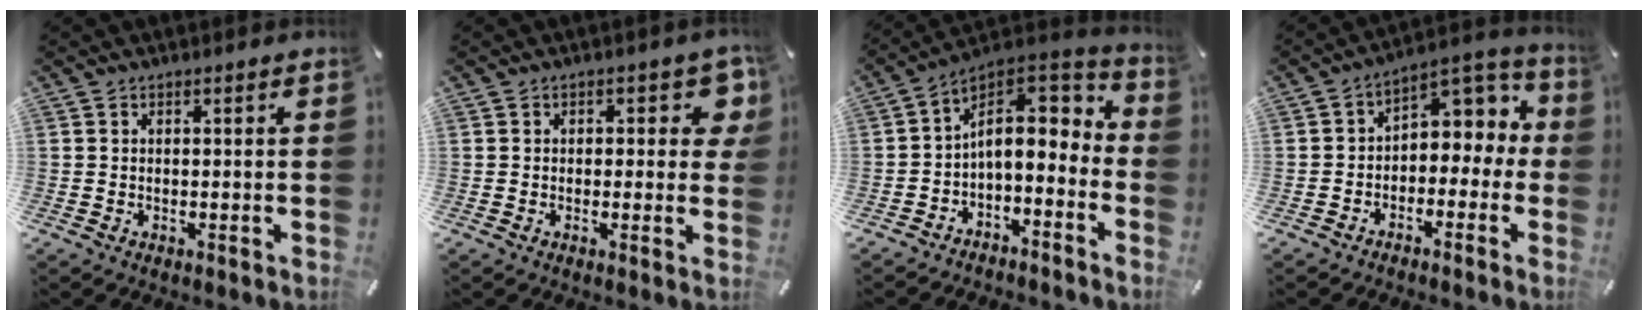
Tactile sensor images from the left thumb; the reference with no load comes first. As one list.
[{"total": 5.7, "force": [1.5, 3.0, 4.5], "torque": [-0.051, -0.002, 0.018]}, {"total": 9.9, "force": [1.1, 6.8, 7.1], "torque": [-0.092, -0.015, 0.023]}, {"total": 6.1, "force": [0.4, 5.2, 3.1], "torque": [-0.040, -0.008, 0.006]}]